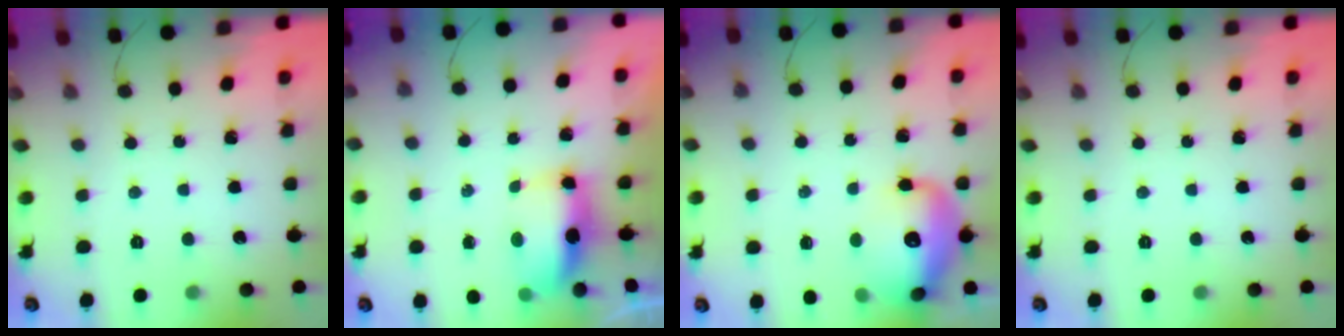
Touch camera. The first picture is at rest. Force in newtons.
{"total": 6.8, "press": 6.7, "slide": 0.7}
{"total": 17.5, "press": 17.1, "slide": 4.0}
{"total": 0.0}